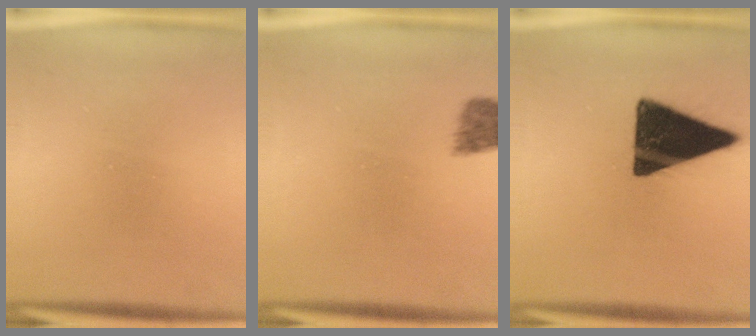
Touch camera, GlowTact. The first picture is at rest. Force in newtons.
{"total": 2.3}
{"total": 17.6}